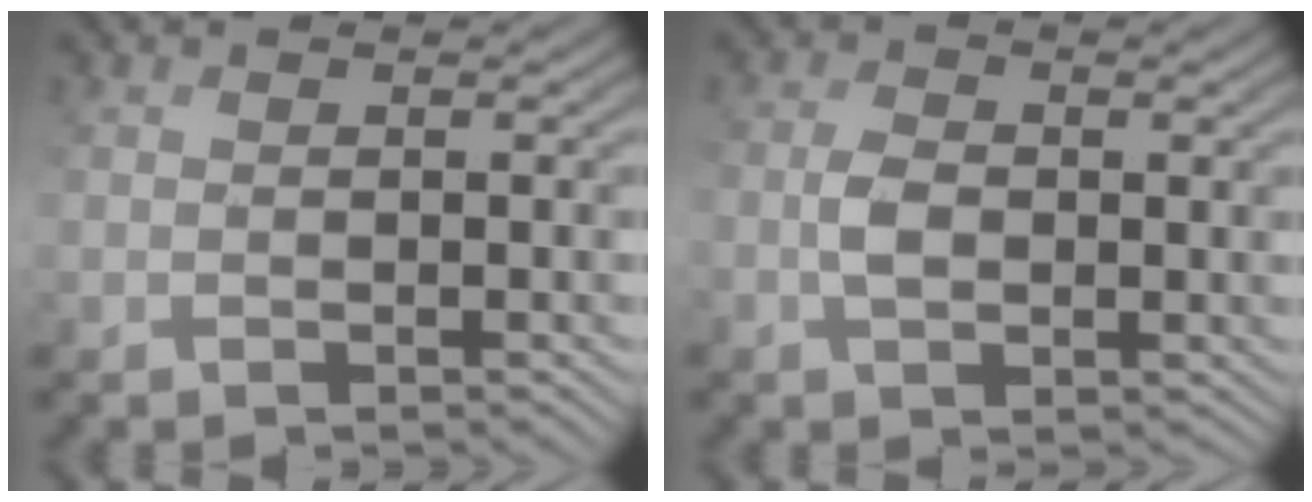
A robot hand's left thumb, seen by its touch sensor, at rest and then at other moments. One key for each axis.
{"total": 3.2, "fx": -0.4, "fy": 1.9, "fz": 2.6, "tx": -0.053, "ty": 0.001, "tz": -0.010}